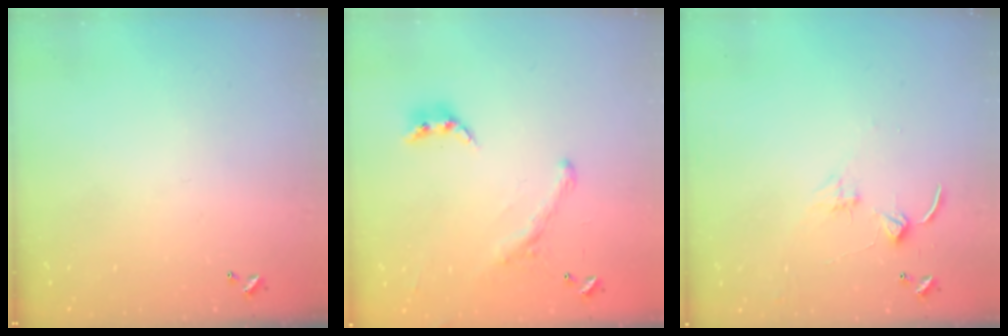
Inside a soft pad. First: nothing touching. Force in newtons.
{"total": 2.0, "press": 1.5, "slide": 1.2}
{"total": 2.4, "press": 2.3, "slide": 0.4}